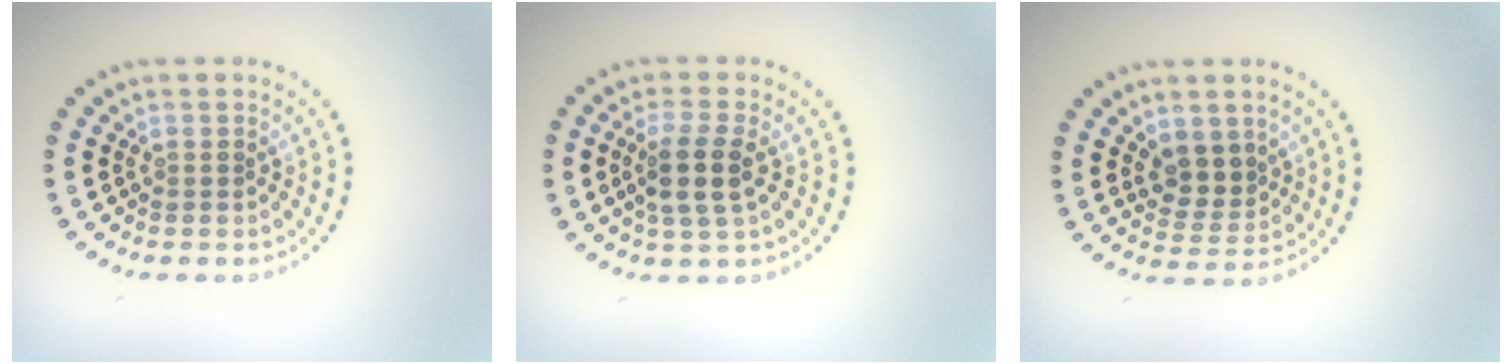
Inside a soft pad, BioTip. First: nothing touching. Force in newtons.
{"total": 3.1, "press": 2.7, "slide": 1.5}
{"total": 2.8, "press": 2.5, "slide": 1.3}